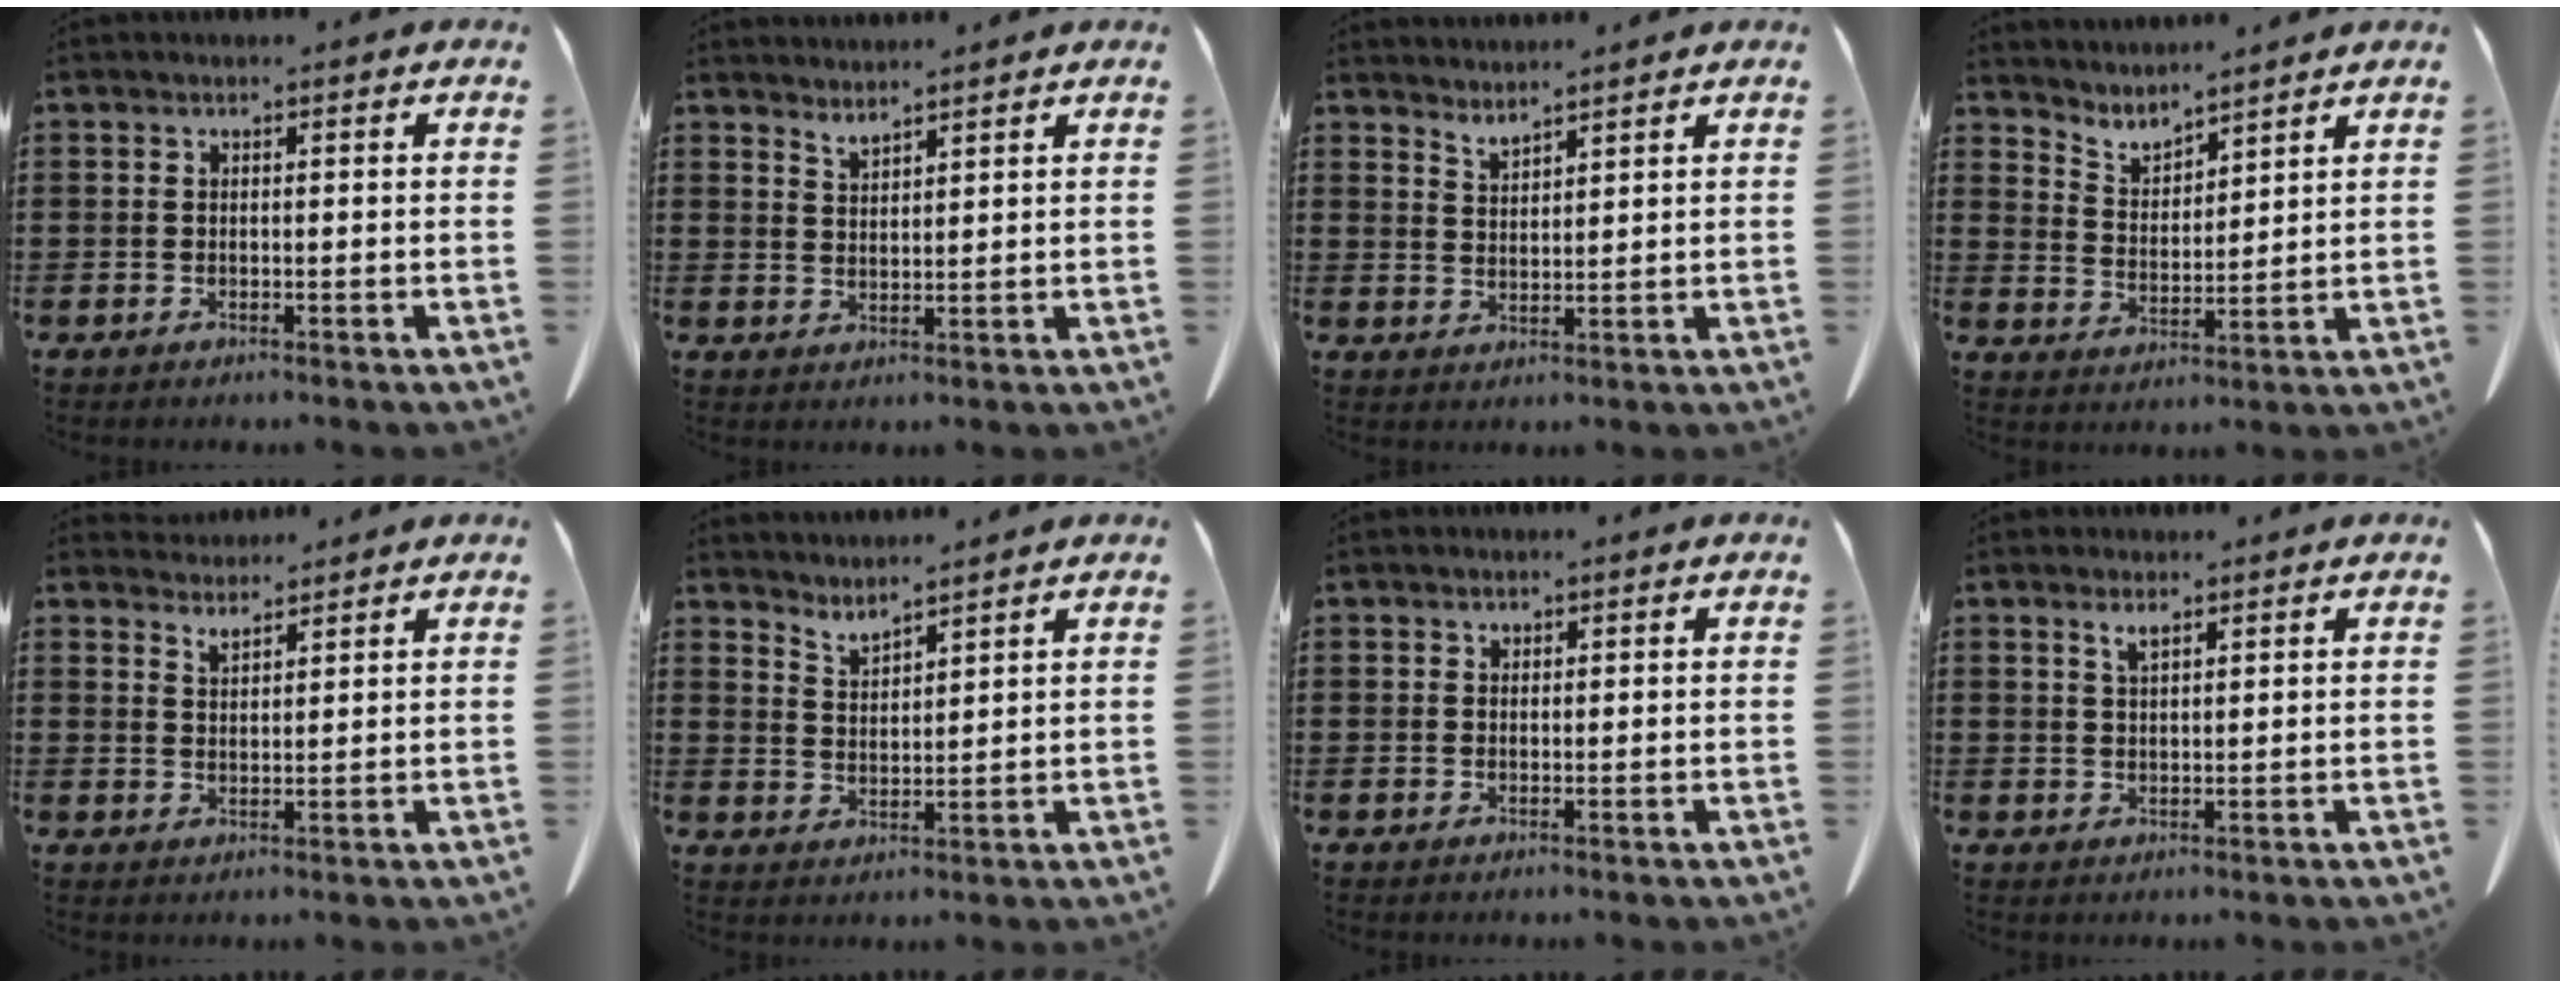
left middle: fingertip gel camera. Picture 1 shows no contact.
{"total": 2.3, "force": [2.3, -0.1, 0.1], "torque": [-0.008, -0.007, 0.044]}
{"total": 2.7, "force": [2.7, -0.2, -0.1], "torque": [-0.005, -0.010, 0.051]}
{"total": 4.0, "force": [4.0, 0.6, 0.1], "torque": [-0.018, -0.022, 0.070]}
{"total": 2.8, "force": [2.8, 0.4, 0.0], "torque": [-0.007, -0.008, 0.052]}
{"total": 3.0, "force": [2.9, -0.2, -0.1], "torque": [-0.007, -0.015, 0.054]}
{"total": 0.8, "force": [0.7, 0.4, 0.0], "torque": [-0.003, 0.000, 0.014]}
{"total": 1.9, "force": [1.4, 0.6, 1.0], "torque": [-0.017, -0.002, 0.025]}